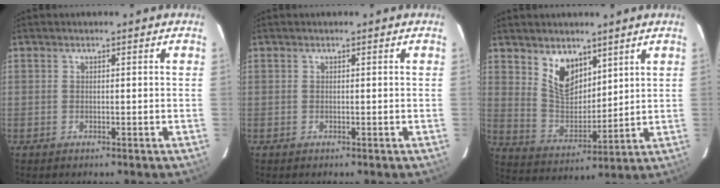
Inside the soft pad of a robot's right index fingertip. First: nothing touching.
{"total": 0.0}
{"total": 9.2, "force": [5.8, 5.3, 4.9], "torque": [-0.084, 0.001, 0.120]}